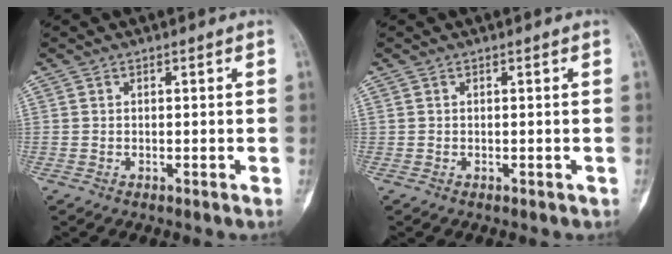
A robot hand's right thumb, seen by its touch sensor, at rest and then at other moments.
{"total": 0.0}